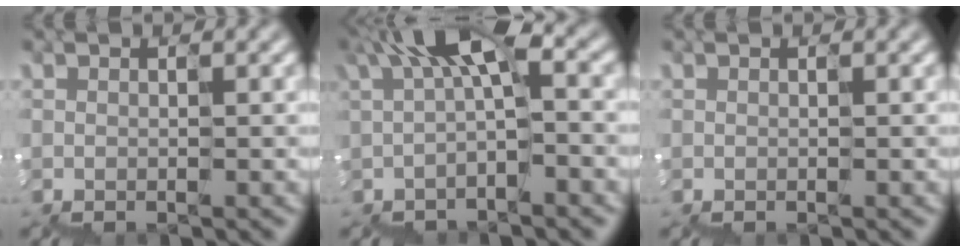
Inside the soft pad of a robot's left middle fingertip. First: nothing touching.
{"total": 4.5, "force": [1.0, 1.1, 4.2], "torque": [-0.098, 0.013, 0.010]}
{"total": 0.0}